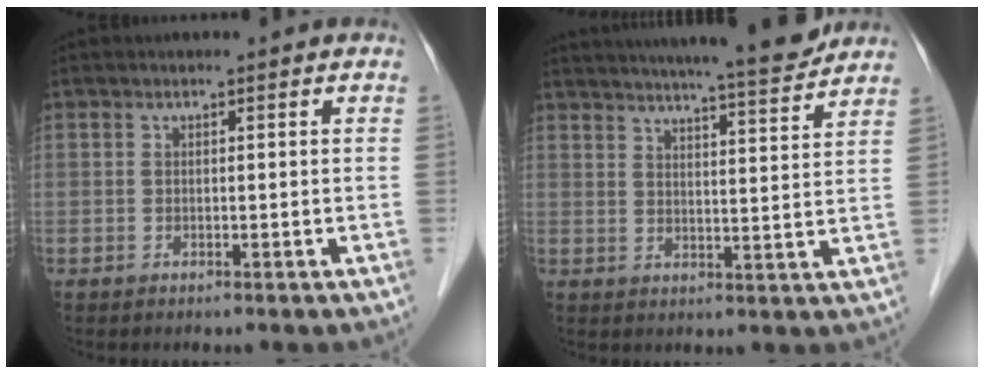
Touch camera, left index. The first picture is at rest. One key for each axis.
{"total": 14.9, "fx": 13.5, "fy": 0.1, "fz": 6.2, "tx": -0.101, "ty": -0.009, "tz": 0.179}